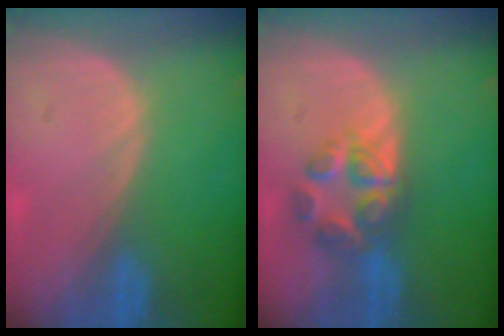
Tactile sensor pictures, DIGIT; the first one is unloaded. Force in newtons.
{"total": 6.8, "press": 5.8, "slide": 3.4}